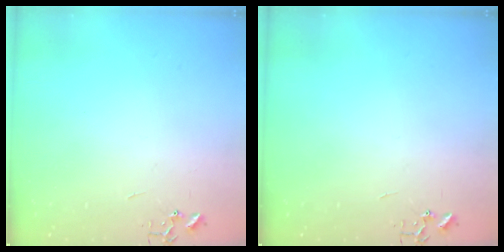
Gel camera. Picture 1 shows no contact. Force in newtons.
{"total": 0.0}